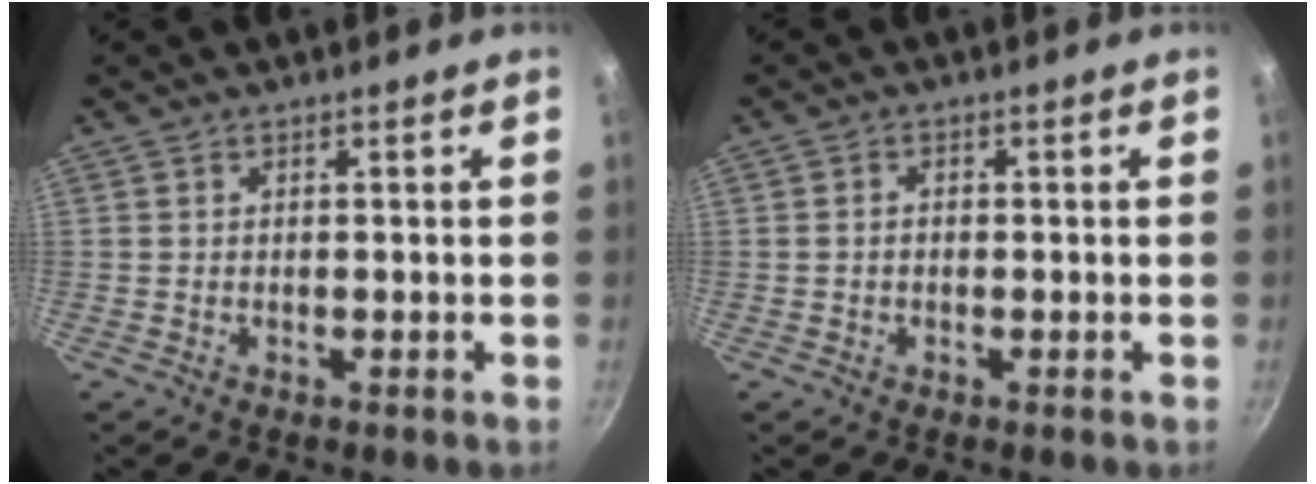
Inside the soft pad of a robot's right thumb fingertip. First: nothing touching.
{"total": 1.3, "force": [-0.2, 1.0, 0.8], "torque": [-0.016, 0.006, -0.006]}